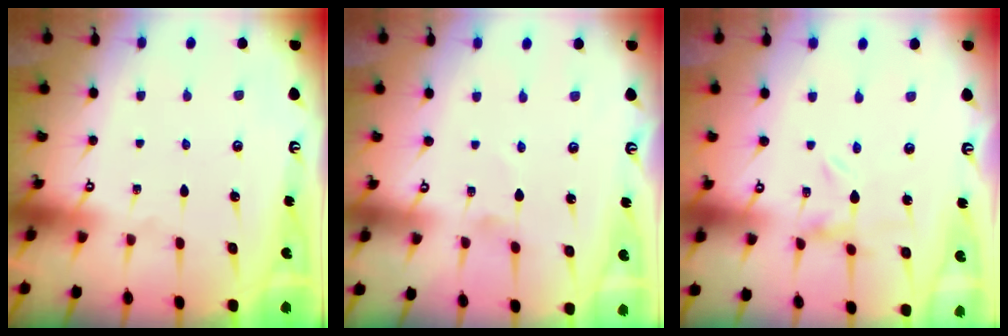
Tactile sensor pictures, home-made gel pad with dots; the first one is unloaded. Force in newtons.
{"total": 0.0}
{"total": 0.0}